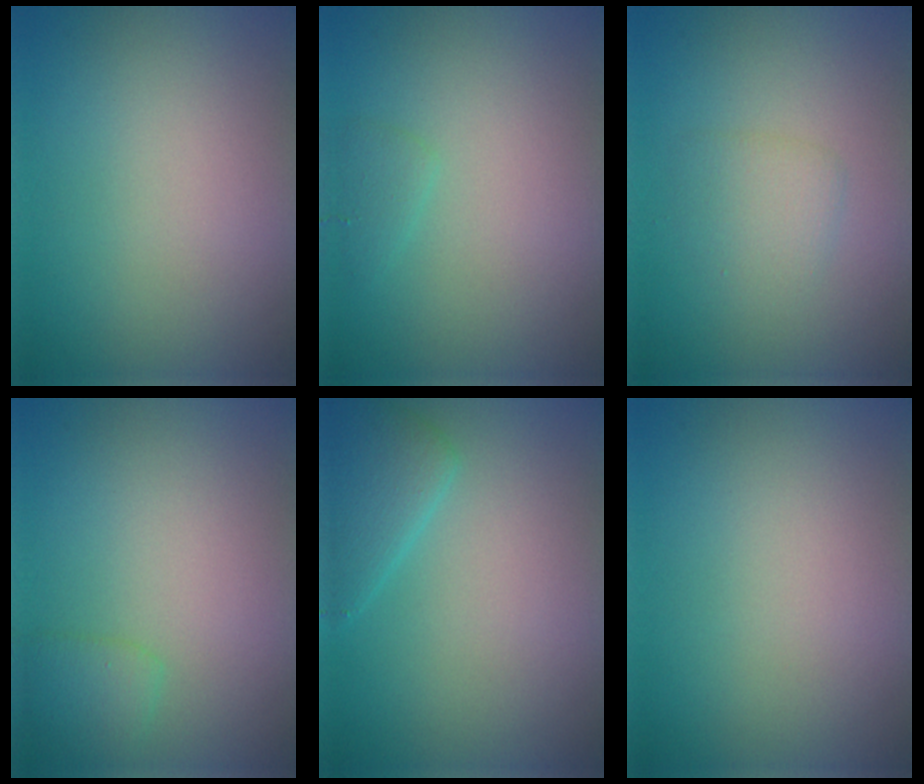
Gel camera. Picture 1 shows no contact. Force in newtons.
{"total": 1.1, "press": 1.1, "slide": 0.0}
{"total": 1.9, "press": 1.9, "slide": 0.0}
{"total": 1.6, "press": 1.6, "slide": 0.1}
{"total": 2.8, "press": 2.8, "slide": 0.2}
{"total": 0.0}